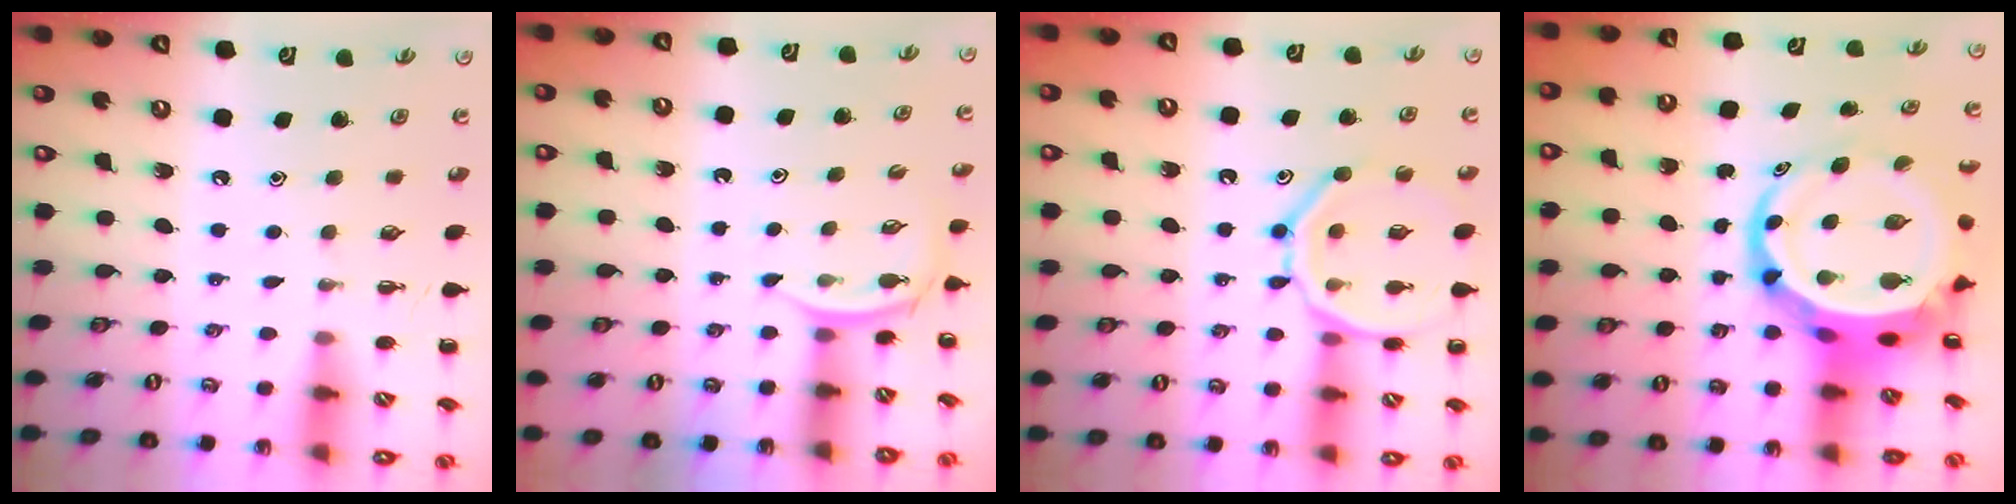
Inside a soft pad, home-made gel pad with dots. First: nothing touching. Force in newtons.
{"total": 2.6, "press": 2.5, "slide": 0.8}
{"total": 14.7, "press": 14.7, "slide": 1.1}
{"total": 9.6, "press": 9.3, "slide": 2.7}